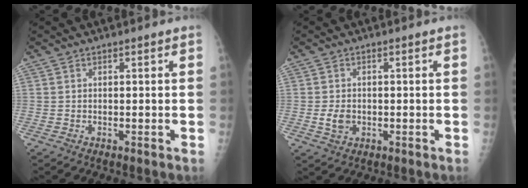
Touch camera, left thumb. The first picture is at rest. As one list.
[{"total": 3.3, "force": [-0.5, 2.5, 2.1], "torque": [-0.033, 0.000, -0.005]}]